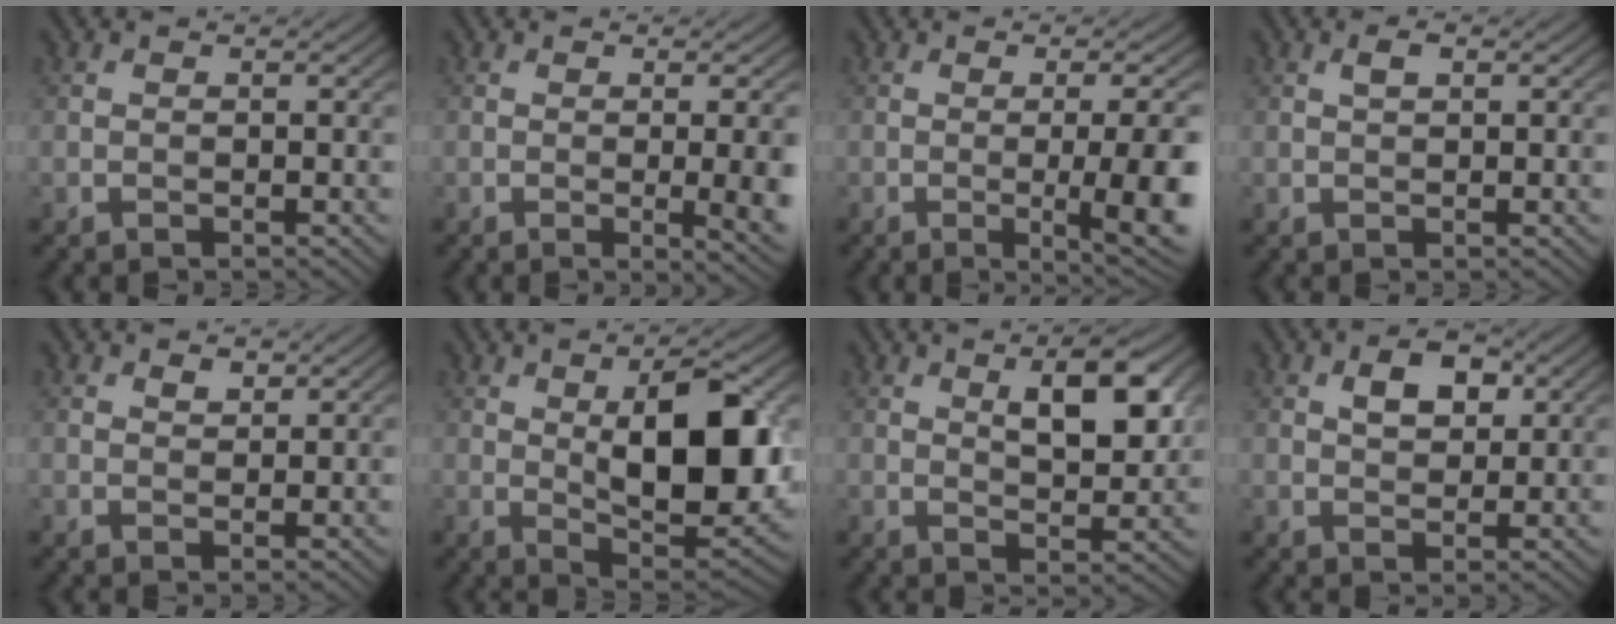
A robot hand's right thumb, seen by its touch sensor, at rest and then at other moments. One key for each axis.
{"total": 5.6, "fx": -0.5, "fy": 1.3, "fz": 5.4, "tx": -0.074, "ty": -0.004, "tz": -0.002}
{"total": 9.5, "fx": -1.5, "fy": 2.0, "fz": 9.1, "tx": -0.119, "ty": -0.002, "tz": -0.017}
{"total": 1.4, "fx": 0.5, "fy": 0.5, "fz": 1.2, "tx": -0.025, "ty": 0.001, "tz": 0.009}
{"total": 1.3, "fx": 0.9, "fy": 0.6, "fz": 0.6, "tx": -0.011, "ty": -0.003, "tz": 0.018}
{"total": 13.2, "fx": 1.9, "fy": 5.5, "fz": 11.9, "tx": -0.175, "ty": -0.003, "tz": 0.033}
{"total": 8.0, "fx": 2.8, "fy": 3.2, "fz": 6.8, "tx": -0.102, "ty": 0.003, "tz": 0.045}
{"total": 4.3, "fx": 1.6, "fy": 2.5, "fz": 3.1, "tx": -0.053, "ty": 0.003, "tz": 0.026}